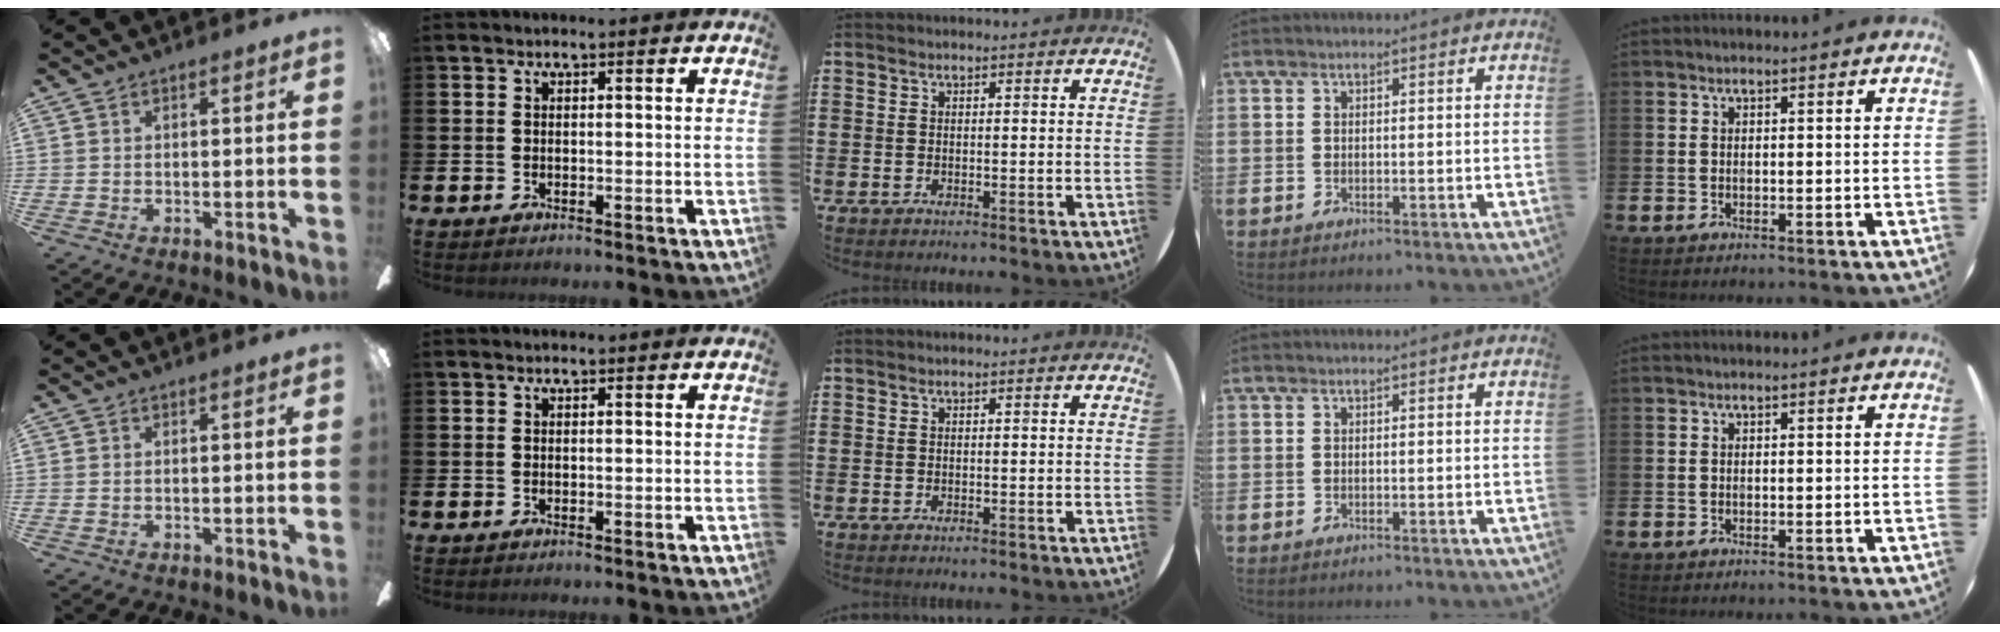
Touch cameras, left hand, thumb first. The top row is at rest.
{}